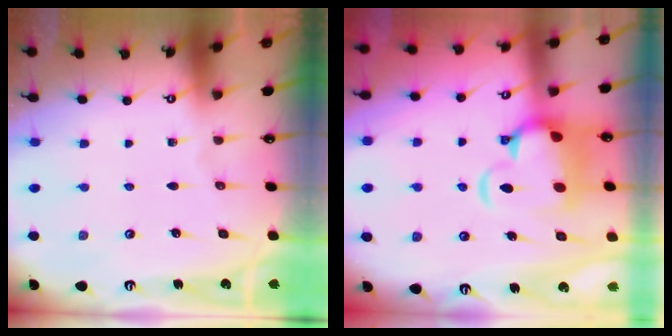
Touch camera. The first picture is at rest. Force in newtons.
{"total": 6.6, "press": 6.4, "slide": 1.8}